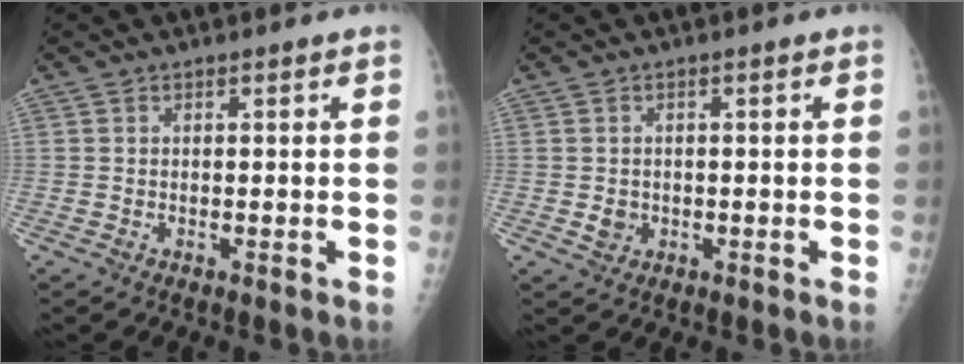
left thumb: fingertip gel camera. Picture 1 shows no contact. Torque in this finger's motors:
{"motor_torque": [-0.14, 0.10, 0.03, 0.02, 0.00]}